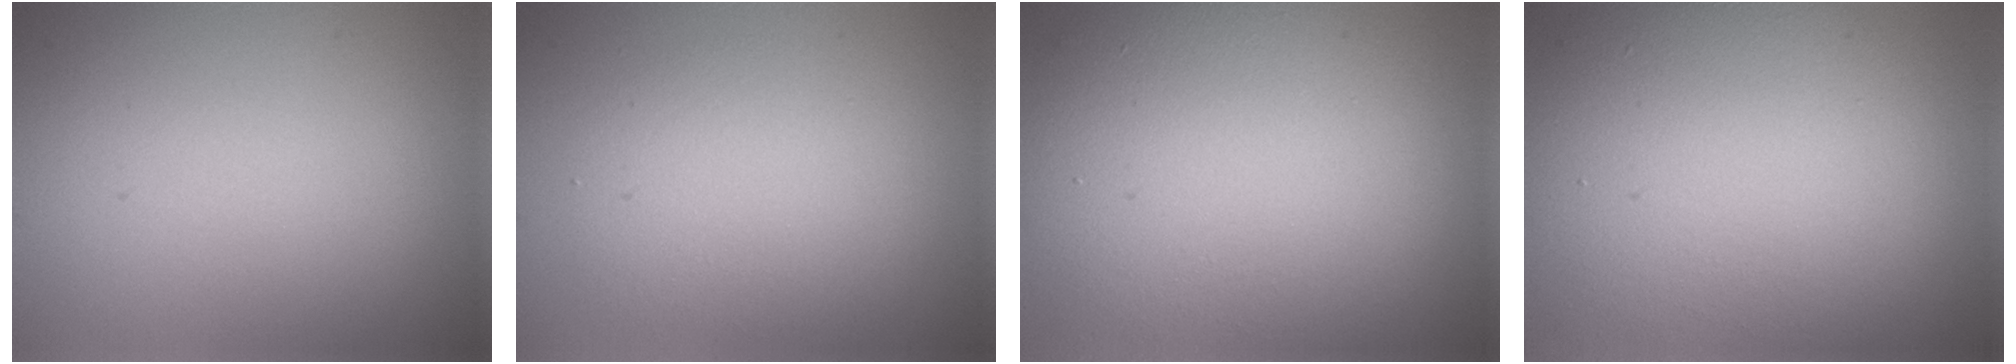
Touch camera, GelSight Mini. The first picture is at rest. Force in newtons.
{"total": 3.8, "press": 3.8, "slide": 0.4}
{"total": 12.6, "press": 12.6, "slide": 0.9}
{"total": 13.1, "press": 13.1, "slide": 0.5}